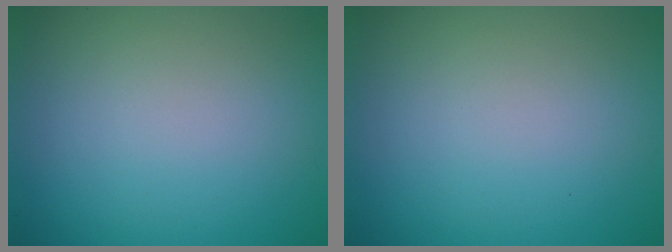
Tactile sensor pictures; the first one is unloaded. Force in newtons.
{"total": 0.0}